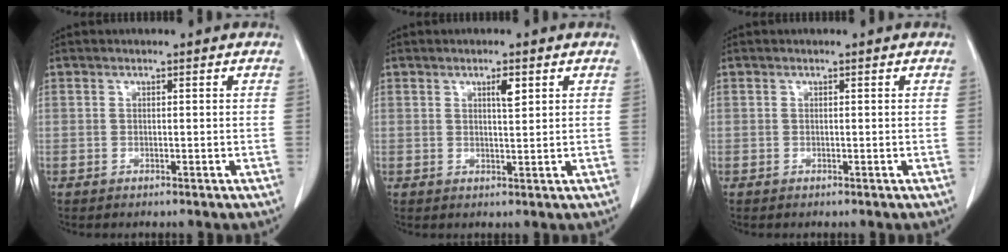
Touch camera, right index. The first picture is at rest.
{"total": 2.3, "force": [1.1, 0.4, 2.0], "torque": [-0.034, -0.002, 0.018]}
{"total": 0.0}